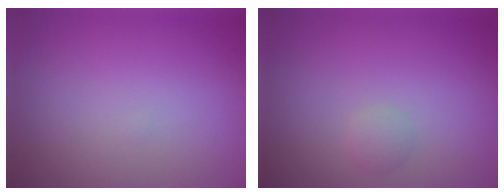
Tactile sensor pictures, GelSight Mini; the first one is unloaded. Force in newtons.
{"total": 0.9, "press": 0.9, "slide": 0.1}